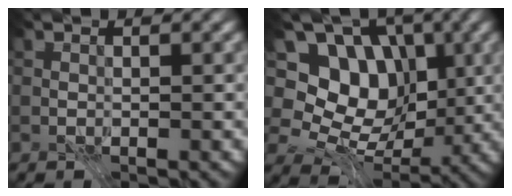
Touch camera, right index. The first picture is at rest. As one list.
[{"total": 10.8, "force": [2.2, 8.5, 6.3], "torque": [-0.112, 0.033, 0.018]}]